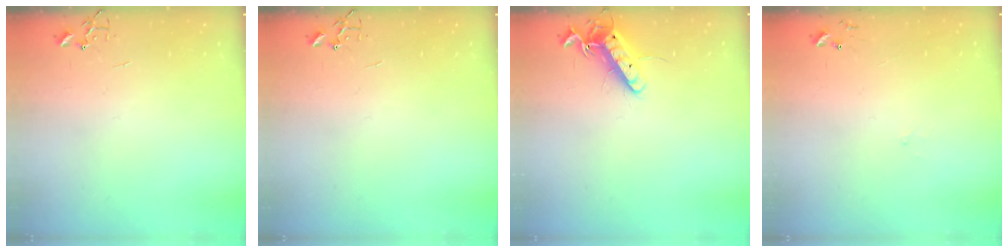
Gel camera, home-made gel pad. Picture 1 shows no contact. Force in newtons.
{"total": 0.0}
{"total": 12.3, "press": 12.2, "slide": 0.9}
{"total": 5.4, "press": 5.4, "slide": 0.6}